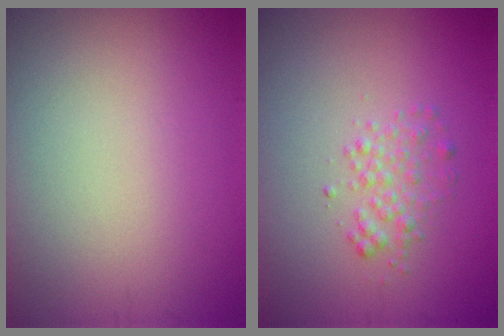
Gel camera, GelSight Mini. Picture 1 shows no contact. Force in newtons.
{"total": 1.7, "press": 1.7, "slide": 0.0}